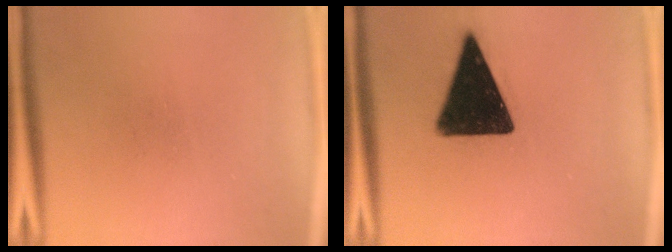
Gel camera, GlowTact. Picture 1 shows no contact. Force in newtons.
{"total": 16.8}